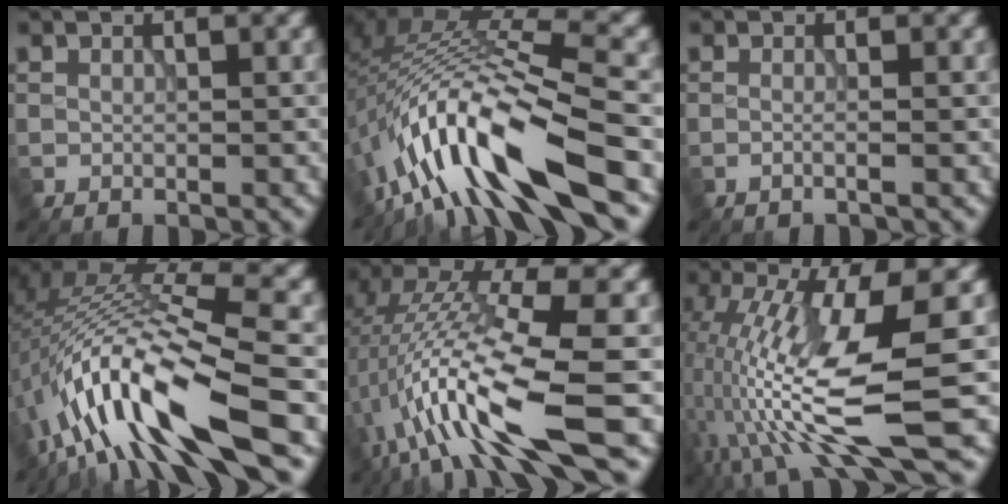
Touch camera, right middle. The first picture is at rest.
{"total": 12.9, "force": [-5.9, 3.3, 11.0], "torque": [-0.202, 0.015, -0.097]}
{"total": 1.3, "force": [-0.1, 0.5, 1.1], "torque": [-0.007, -0.011, -0.022]}
{"total": 13.6, "force": [-4.8, 3.6, 12.2], "torque": [-0.228, 0.017, -0.075]}
{"total": 12.4, "force": [-2.2, 2.7, 11.9], "torque": [-0.231, 0.008, -0.033]}
{"total": 12.1, "force": [-2.8, 2.9, 11.4], "torque": [-0.232, -0.011, -0.045]}